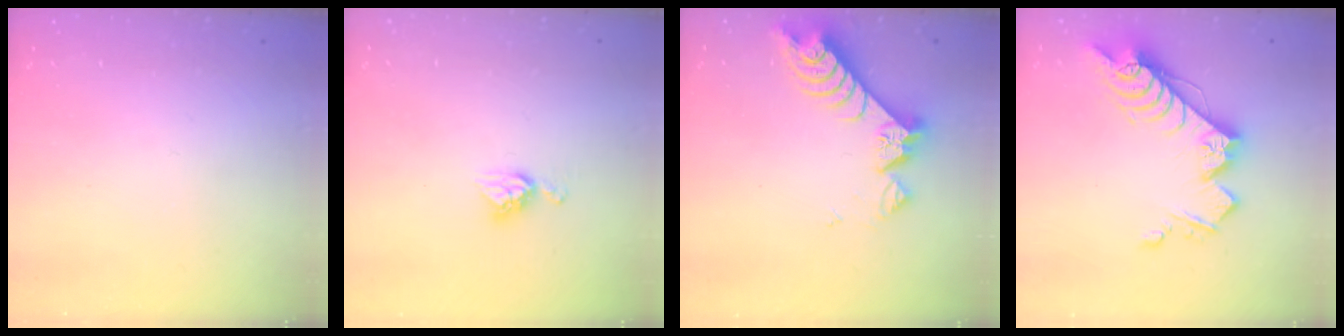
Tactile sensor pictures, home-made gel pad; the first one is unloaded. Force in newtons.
{"total": 6.5, "press": 6.5, "slide": 0.4}
{"total": 8.5, "press": 8.4, "slide": 0.8}
{"total": 14.6, "press": 14.5, "slide": 1.0}